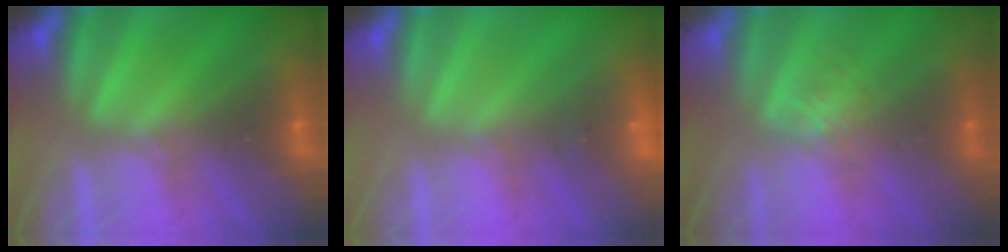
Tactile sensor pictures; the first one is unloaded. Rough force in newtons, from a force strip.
{"total": 2.0}
{"total": 1.4}